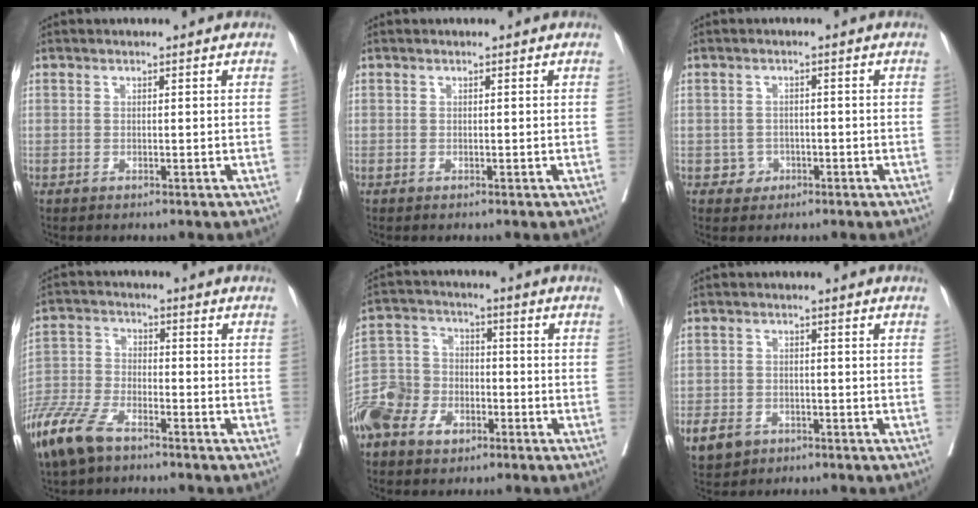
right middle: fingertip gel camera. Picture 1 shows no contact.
{"total": 0.0}
{"total": 2.2, "force": [-1.0, 1.9, 0.3], "torque": [0.001, 0.009, -0.013]}
{"total": 9.9, "force": [-7.1, 3.4, 6.0], "torque": [-0.141, -0.019, -0.143]}
{"total": 10.1, "force": [-5.2, 7.0, 5.0], "torque": [-0.120, 0.013, -0.099]}
{"total": 9.9, "force": [-5.0, 7.8, 3.4], "torque": [-0.097, -0.001, -0.076]}